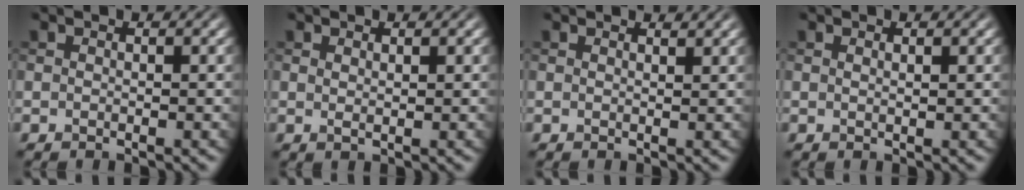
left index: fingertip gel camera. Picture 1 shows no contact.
{"total": 0.7, "force": [0.5, 0.2, 0.5], "torque": [-0.008, -0.002, 0.009]}
{"total": 1.2, "force": [1.2, 0.1, 0.2], "torque": [-0.004, -0.001, 0.014]}
{"total": 0.5, "force": [0.4, 0.1, 0.4], "torque": [-0.003, 0.000, 0.005]}